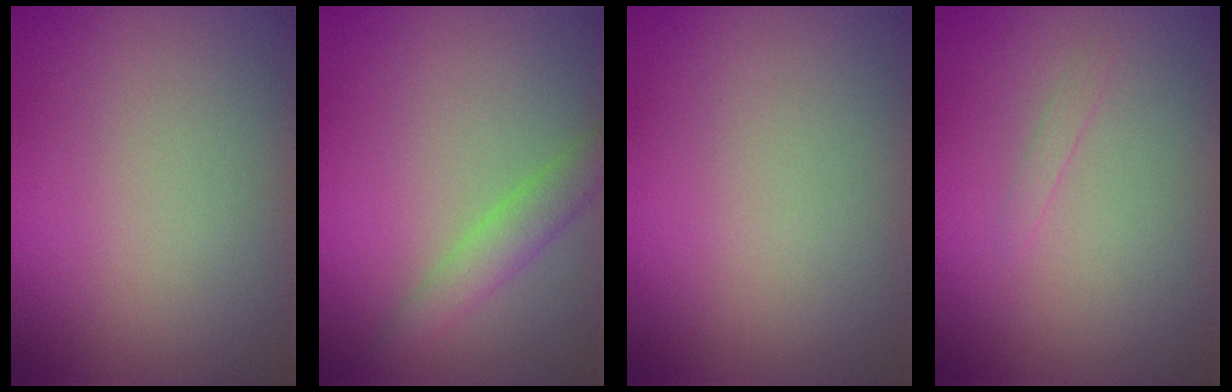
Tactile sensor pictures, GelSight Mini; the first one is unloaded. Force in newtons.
{"total": 2.6, "press": 2.6, "slide": 0.2}
{"total": 0.0}
{"total": 0.5, "press": 0.5, "slide": 0.1}